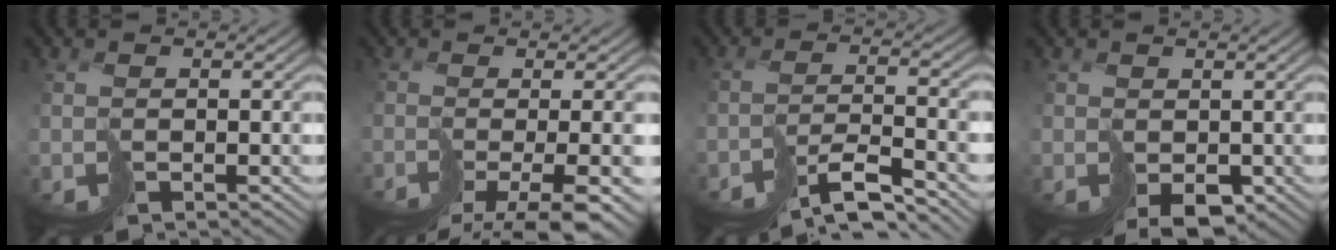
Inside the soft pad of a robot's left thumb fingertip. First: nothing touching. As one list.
[{"total": 9.2, "force": [-5.4, 1.8, 7.3], "torque": [-0.100, -0.022, -0.054]}, {"total": 6.9, "force": [-5.9, 0.5, 3.6], "torque": [-0.049, 0.005, -0.098]}, {"total": 3.0, "force": [-0.3, 2.2, 1.9], "torque": [-0.040, -0.008, 0.003]}]